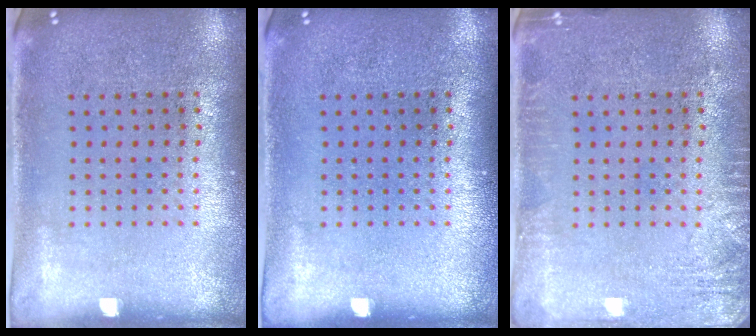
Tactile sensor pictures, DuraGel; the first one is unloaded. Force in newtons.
{"total": 0.0}
{"total": 2.3, "press": 2.2, "slide": 0.2}